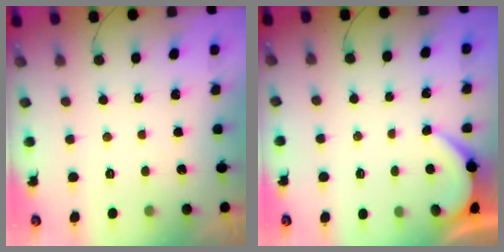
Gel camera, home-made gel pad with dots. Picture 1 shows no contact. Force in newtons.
{"total": 1.7, "press": 1.6, "slide": 0.4}